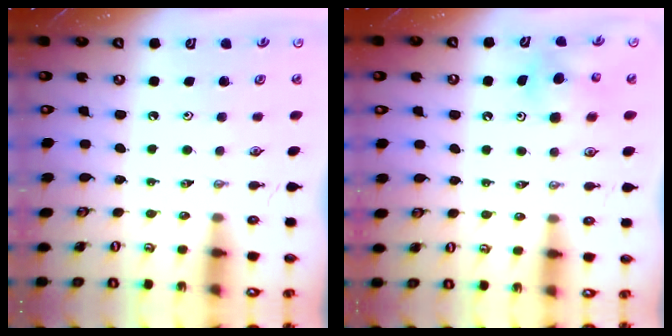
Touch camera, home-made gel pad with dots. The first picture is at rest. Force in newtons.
{"total": 7.0, "press": 6.9, "slide": 0.5}